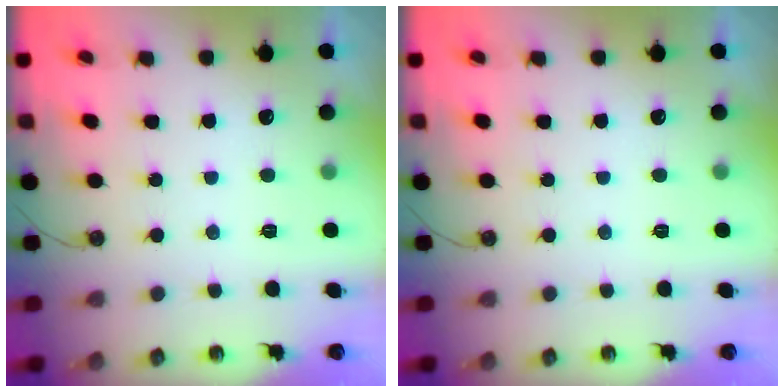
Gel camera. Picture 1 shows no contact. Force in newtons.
{"total": 0.0}